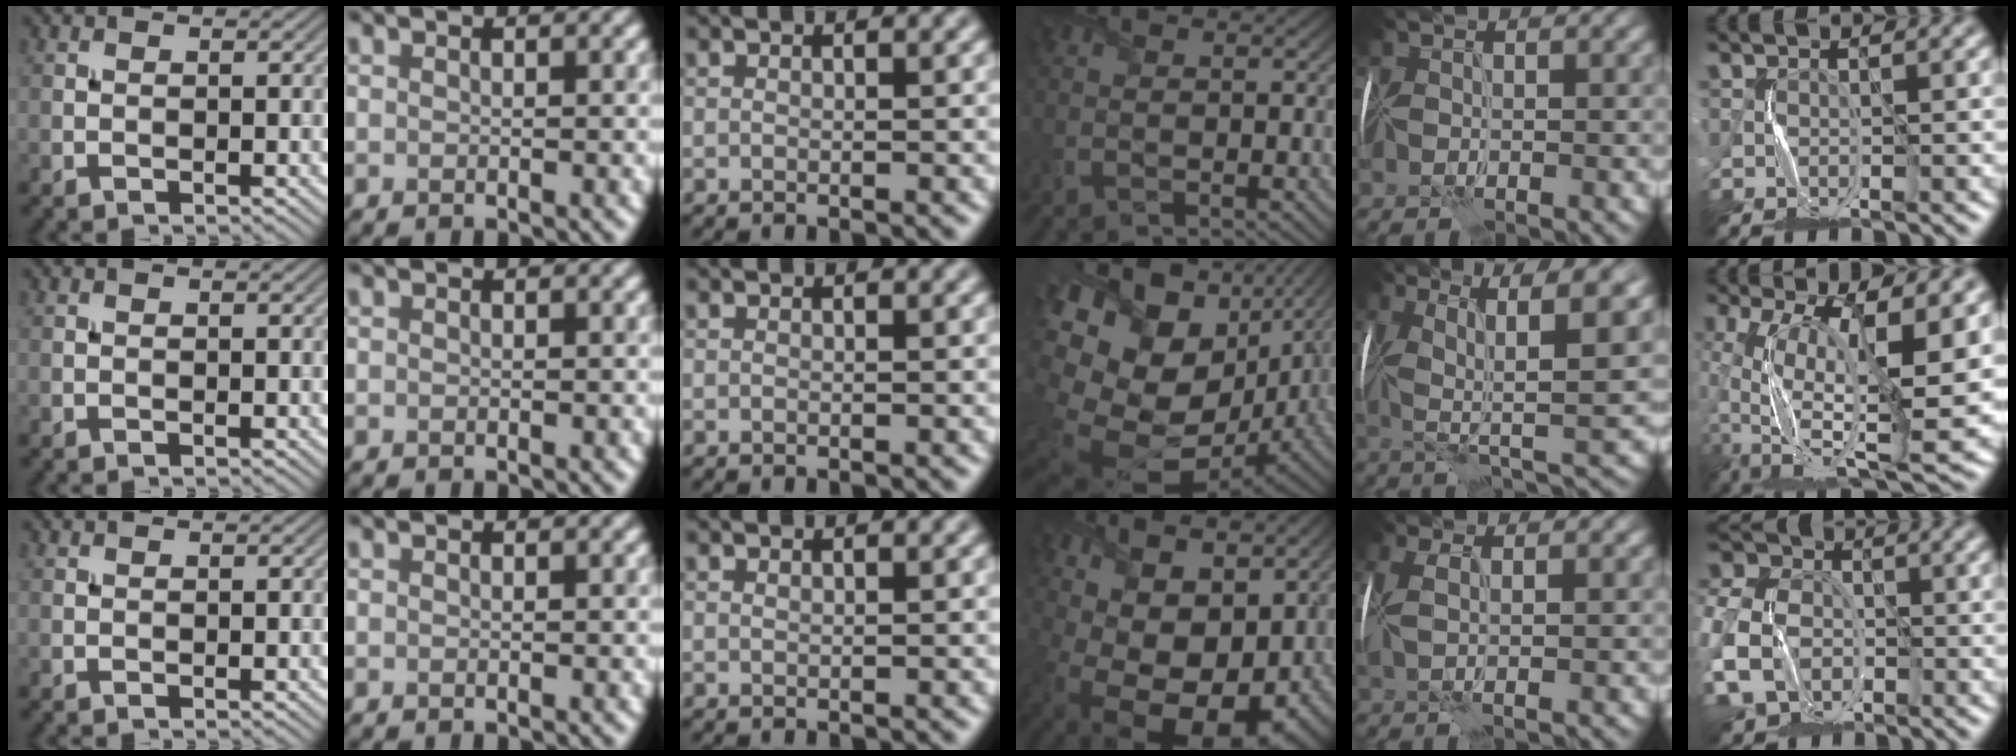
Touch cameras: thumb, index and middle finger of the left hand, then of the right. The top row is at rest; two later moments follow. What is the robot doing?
{"motion": "fold", "object": "memory foam"}